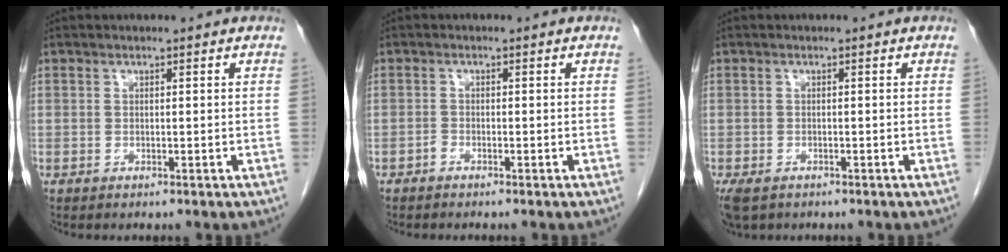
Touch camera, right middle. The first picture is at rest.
{"total": 0.7, "force": [-0.6, 0.2, 0.3], "torque": [-0.006, 0.000, -0.012]}
{"total": 4.4, "force": [-2.9, 2.4, 2.3], "torque": [-0.048, -0.011, -0.046]}